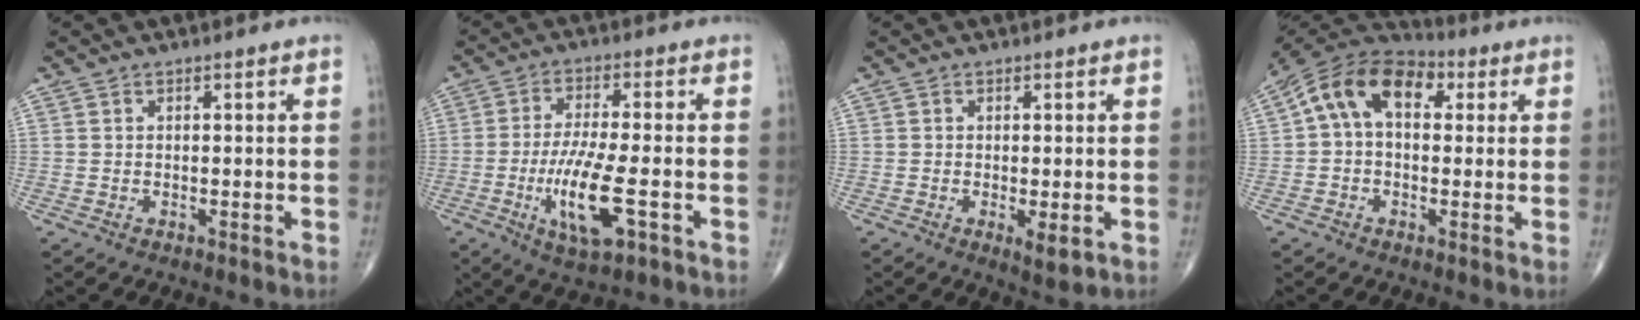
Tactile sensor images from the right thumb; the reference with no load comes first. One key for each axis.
{"total": 11.3, "fx": -3.5, "fy": 3.0, "fz": 10.3, "tx": -0.202, "ty": 0.001, "tz": -0.058}
{"total": 3.3, "fx": -0.9, "fy": 1.0, "fz": 3.0, "tx": -0.052, "ty": -0.011, "tz": -0.013}
{"total": 13.2, "fx": 3.0, "fy": 8.4, "fz": 9.7, "tx": -0.150, "ty": 0.038, "tz": 0.038}